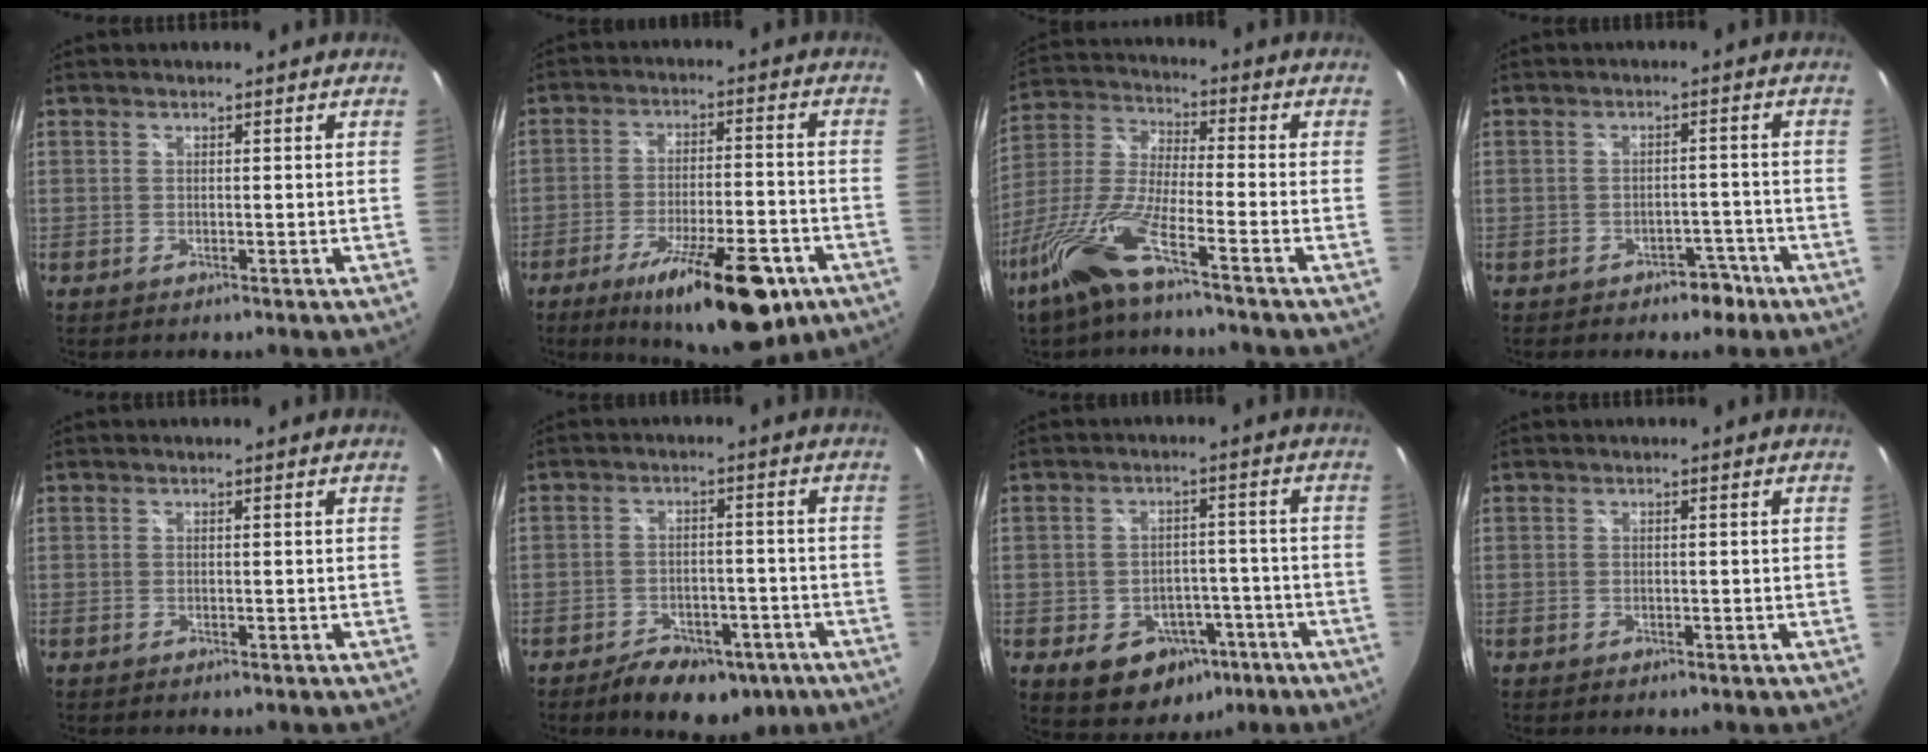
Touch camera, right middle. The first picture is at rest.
{"total": 18.6, "force": [-11.2, 5.5, 13.8], "torque": [-0.227, -0.029, -0.163]}
{"total": 12.7, "force": [-8.1, 1.1, 9.7], "torque": [-0.216, -0.010, -0.165]}
{"total": 3.9, "force": [-2.7, 2.5, 1.4], "torque": [-0.025, 0.010, -0.029]}
{"total": 0.0}
{"total": 11.7, "force": [-7.9, 6.0, 6.1], "torque": [-0.121, 0.002, -0.103]}
{"total": 12.1, "force": [-5.7, 9.0, 5.7], "torque": [-0.105, 0.021, -0.051]}
{"total": 0.7, "force": [-0.3, 0.5, 0.3], "torque": [-0.003, -0.004, -0.007]}